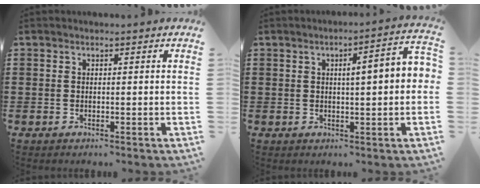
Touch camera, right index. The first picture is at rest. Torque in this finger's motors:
{"motor_torque": [1.33, 0.09, 0.45, 0.07]}